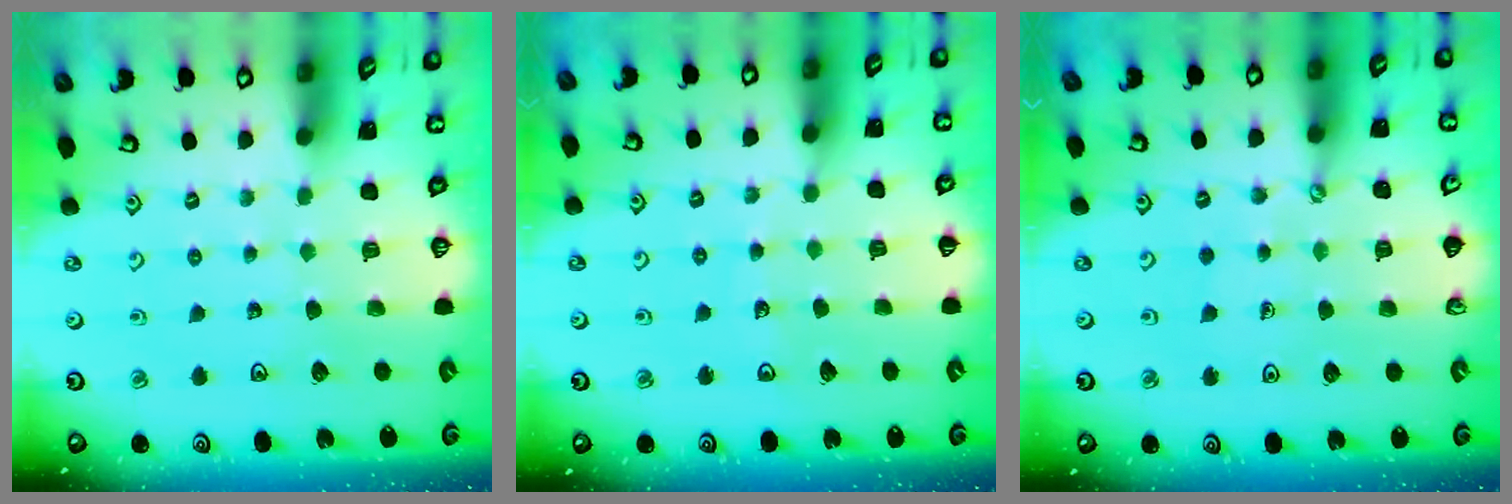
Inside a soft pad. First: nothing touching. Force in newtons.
{"total": 2.7, "press": 2.7, "slide": 0.3}
{"total": 0.7, "press": 0.7, "slide": 0.0}